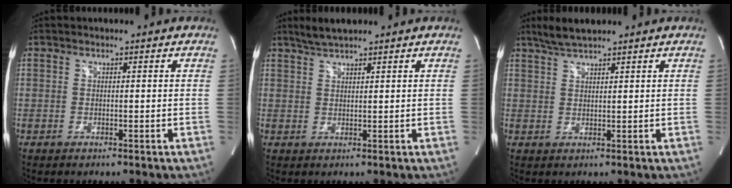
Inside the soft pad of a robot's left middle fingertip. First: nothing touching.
{"total": 3.2, "force": [2.8, 0.2, 1.6], "torque": [-0.039, 0.011, 0.056]}
{"total": 4.0, "force": [3.4, 0.3, 2.1], "torque": [-0.051, 0.013, 0.069]}